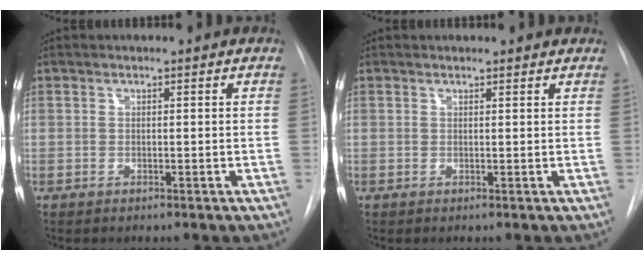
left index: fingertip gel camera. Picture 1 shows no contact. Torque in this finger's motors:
{"motor_torque": [0.09, -0.13, -0.12, 0.00]}